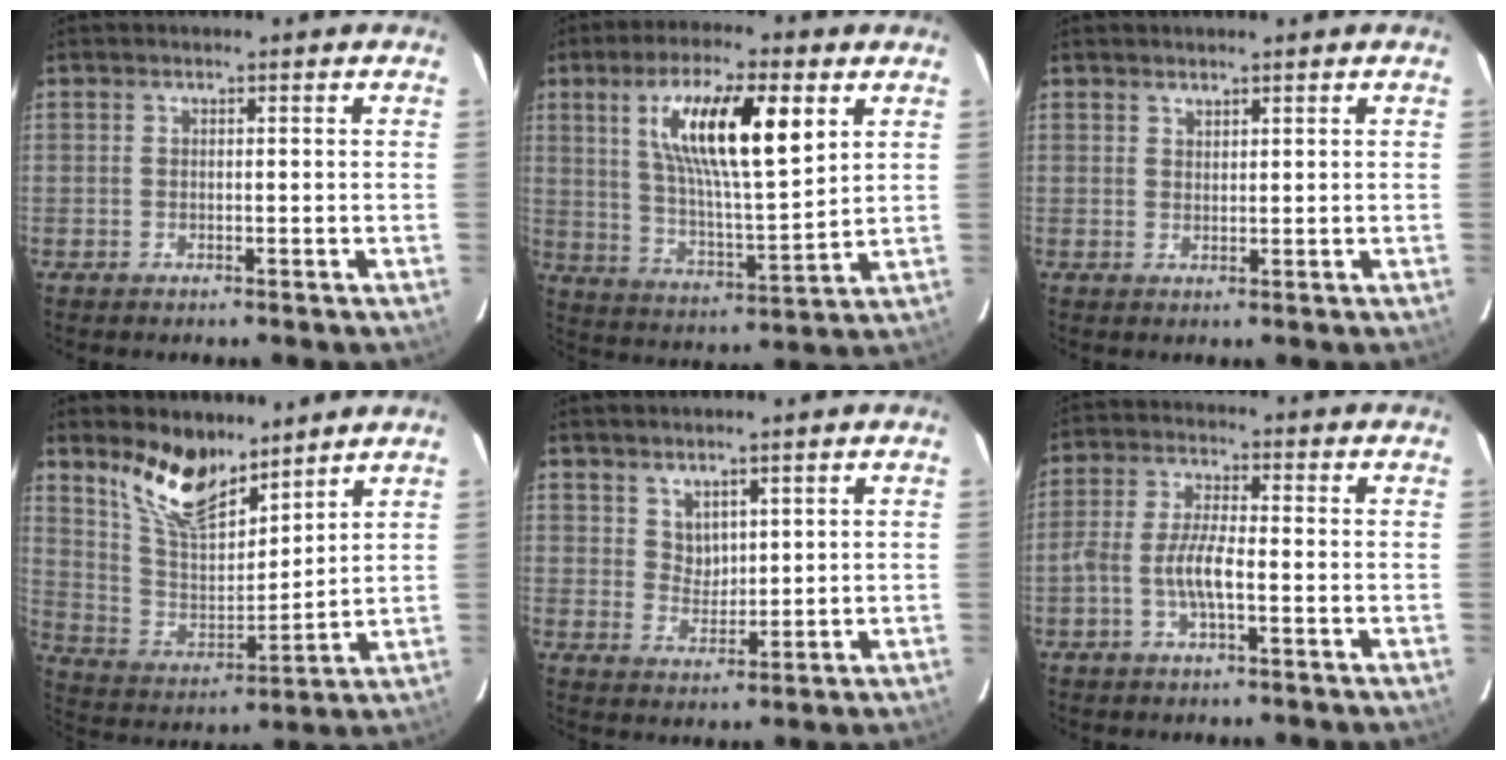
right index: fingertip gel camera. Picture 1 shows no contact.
{"total": 17.1, "force": [6.8, 4.5, 15.1], "torque": [-0.260, 0.006, 0.121]}
{"total": 1.2, "force": [1.1, 0.5, 0.2], "torque": [-0.002, 0.002, 0.020]}
{"total": 13.7, "force": [10.3, 5.4, 7.2], "torque": [-0.145, 0.002, 0.203]}
{"total": 3.6, "force": [2.7, 2.1, 1.1], "torque": [-0.011, 0.003, 0.055]}
{"total": 5.7, "force": [-2.0, 1.2, 5.2], "torque": [-0.113, 0.008, -0.041]}